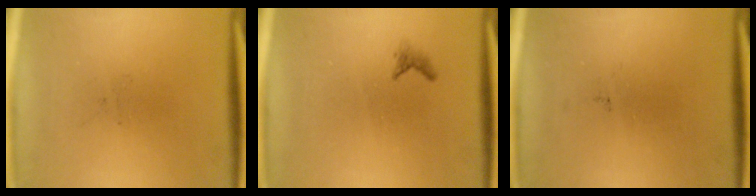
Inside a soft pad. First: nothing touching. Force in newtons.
{"total": 0.7}
{"total": 0.0}